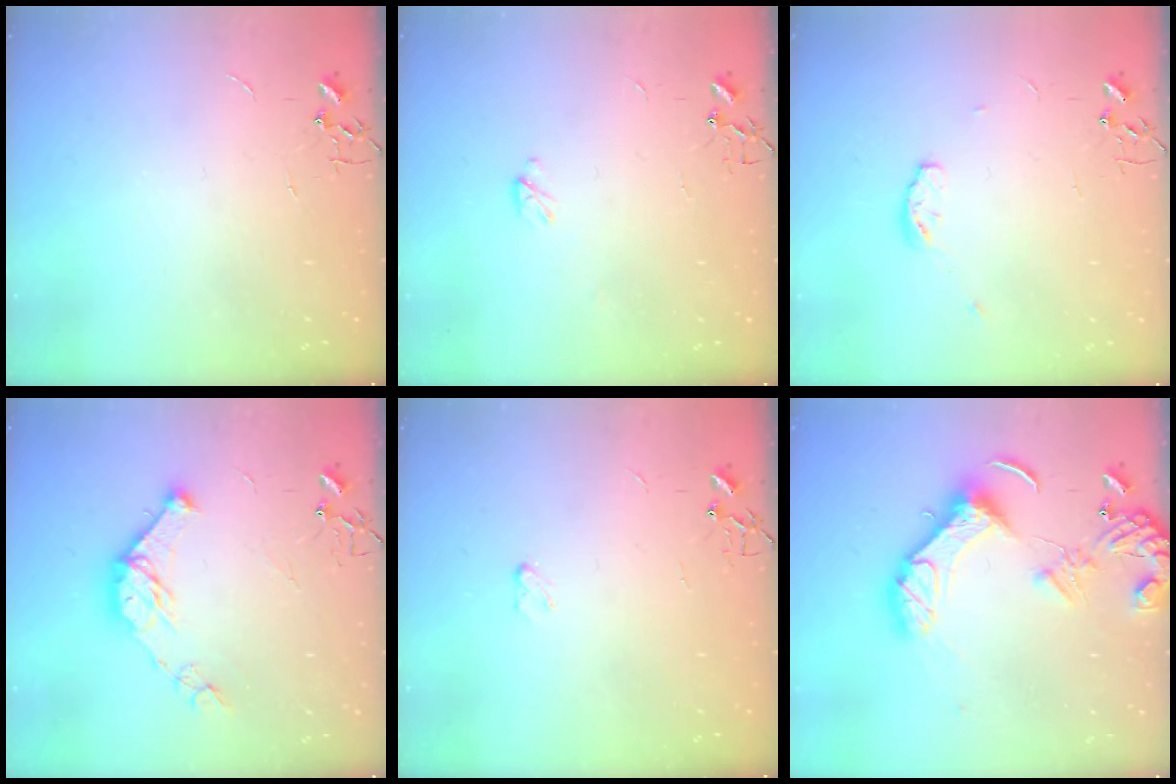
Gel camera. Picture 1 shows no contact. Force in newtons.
{"total": 3.0, "press": 3.0, "slide": 0.5}
{"total": 5.9, "press": 5.8, "slide": 1.1}
{"total": 13.7, "press": 13.7, "slide": 0.7}
{"total": 2.9, "press": 2.8, "slide": 0.4}
{"total": 15.6, "press": 15.2, "slide": 3.3}